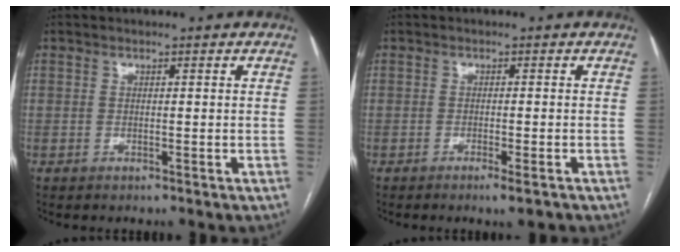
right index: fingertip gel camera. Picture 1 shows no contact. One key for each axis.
{"total": 2.3, "fx": -1.5, "fy": 0.1, "fz": 1.7, "tx": -0.024, "ty": -0.004, "tz": -0.022}